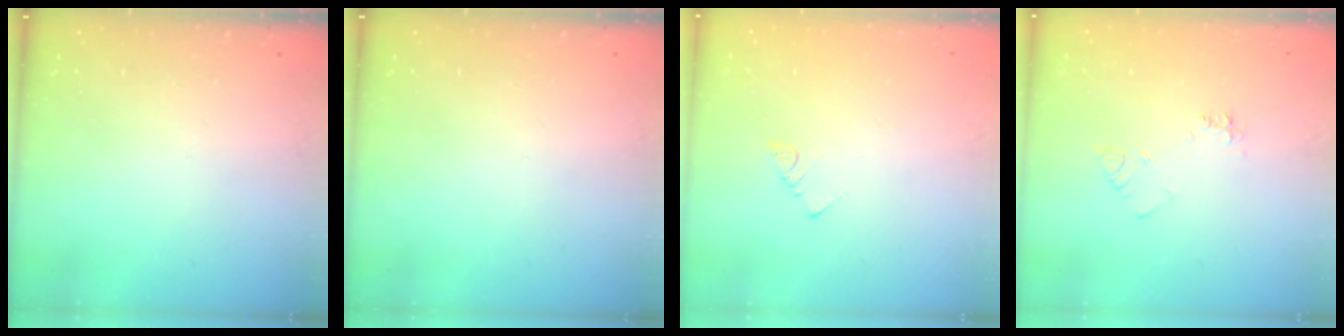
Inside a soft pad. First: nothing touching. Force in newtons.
{"total": 0.0}
{"total": 3.0, "press": 3.0, "slide": 0.2}
{"total": 4.6, "press": 4.6, "slide": 0.5}